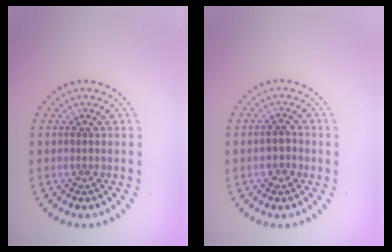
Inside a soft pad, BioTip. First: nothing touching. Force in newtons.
{"total": 1.1, "press": 1.1, "slide": 0.3}